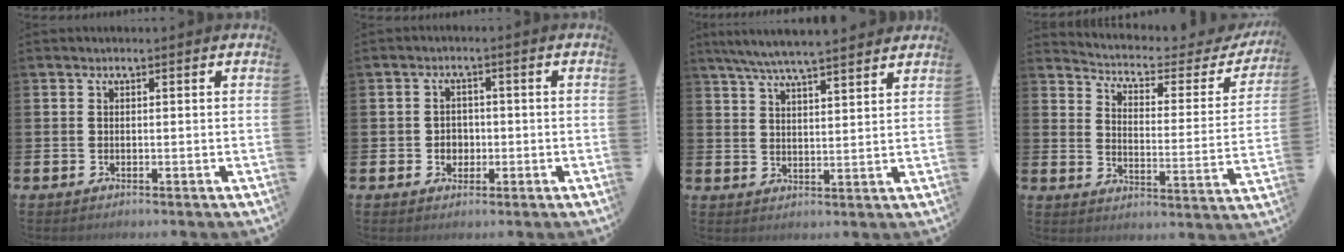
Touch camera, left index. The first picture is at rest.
{"total": 2.3, "force": [-0.3, 2.1, 0.8], "torque": [-0.008, 0.002, -0.012]}
{"total": 6.7, "force": [6.3, 0.1, 2.1], "torque": [-0.060, -0.028, 0.113]}
{"total": 4.4, "force": [3.7, 1.6, 1.8], "torque": [-0.059, -0.028, 0.053]}